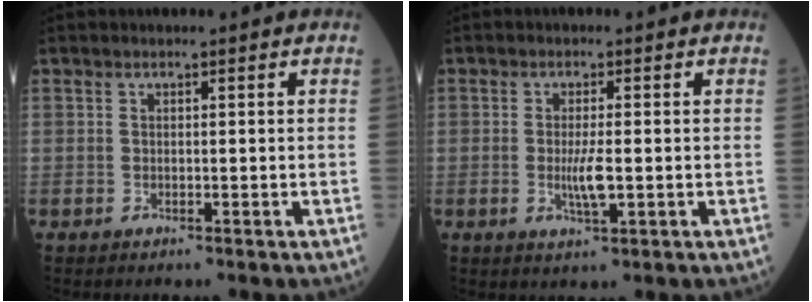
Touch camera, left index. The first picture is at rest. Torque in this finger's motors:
{"motor_torque": [0.54, -0.18, 0.07, 0.07]}